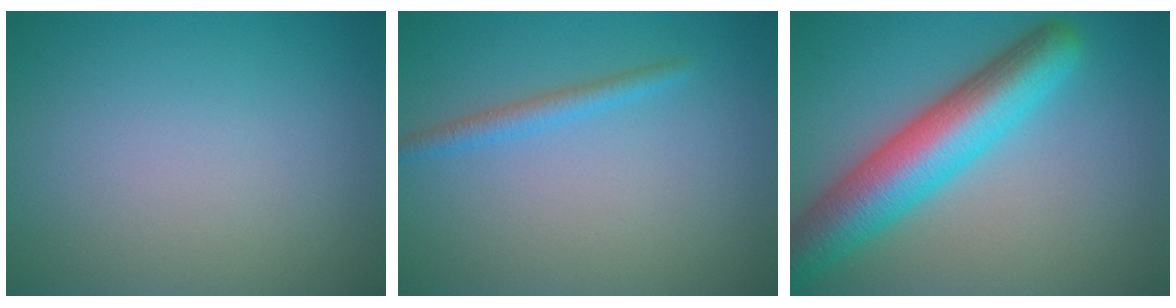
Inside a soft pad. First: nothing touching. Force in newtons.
{"total": 1.7, "press": 1.7, "slide": 0.1}
{"total": 8.5, "press": 8.5, "slide": 0.3}